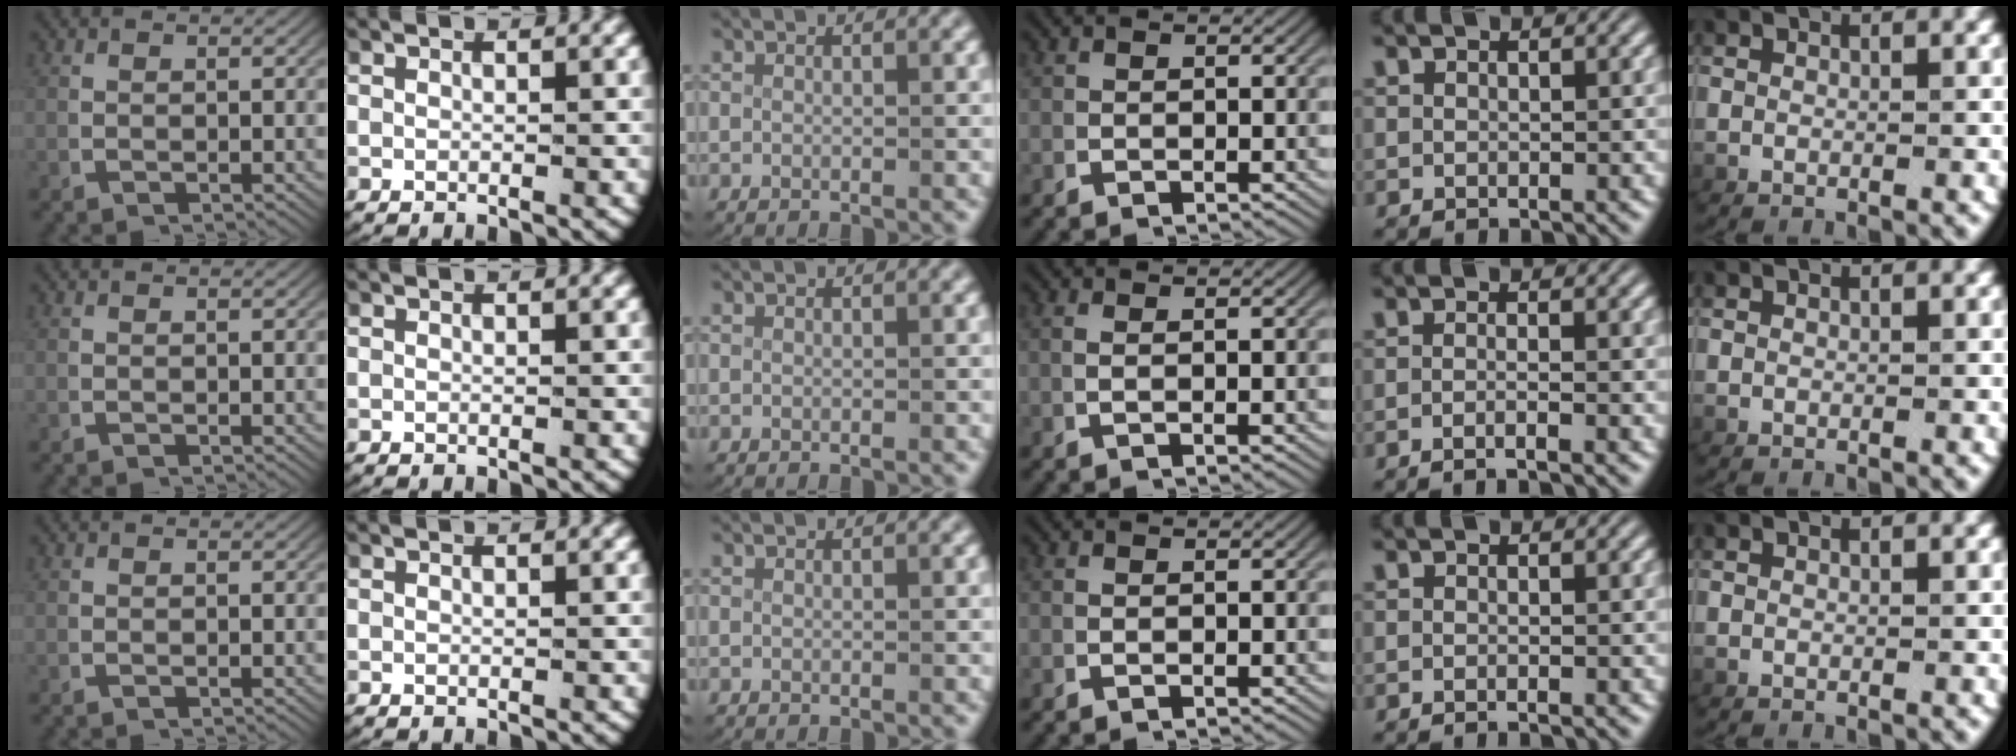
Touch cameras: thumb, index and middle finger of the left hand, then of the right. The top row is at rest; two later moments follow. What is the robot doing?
{"motion": "lift_and_place", "object": "scissors"}